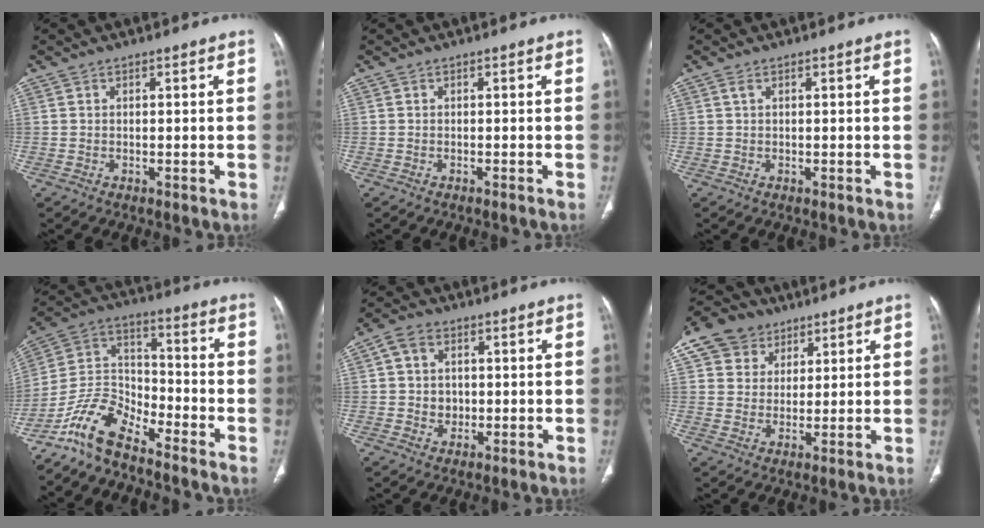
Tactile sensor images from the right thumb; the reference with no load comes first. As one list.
[{"total": 0.8, "force": [-0.7, -0.2, 0.5], "torque": [-0.007, 0.008, -0.008]}, {"total": 0.0}, {"total": 10.3, "force": [-8.6, 3.6, 4.3], "torque": [-0.079, 0.081, -0.174]}, {"total": 6.0, "force": [0.6, 4.9, 3.3], "torque": [-0.039, 0.001, 0.009]}, {"total": 10.1, "force": [5.2, 8.1, 2.8], "torque": [-0.033, 0.000, 0.098]}]